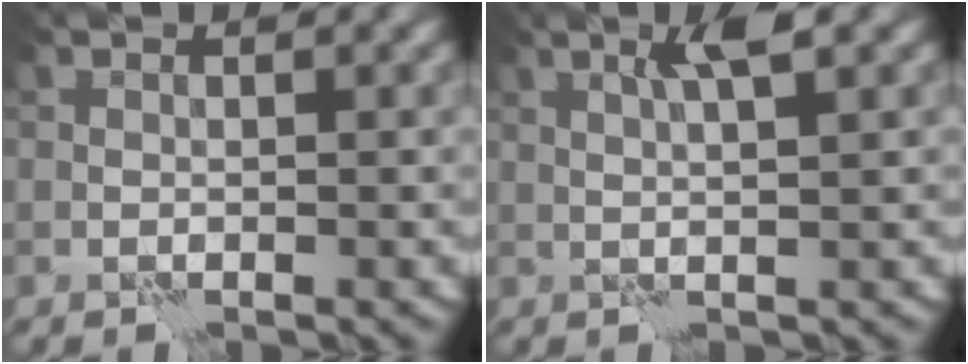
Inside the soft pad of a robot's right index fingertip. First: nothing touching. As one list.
[{"total": 2.8, "force": [1.4, 0.1, 2.4], "torque": [-0.046, 0.007, 0.023]}]